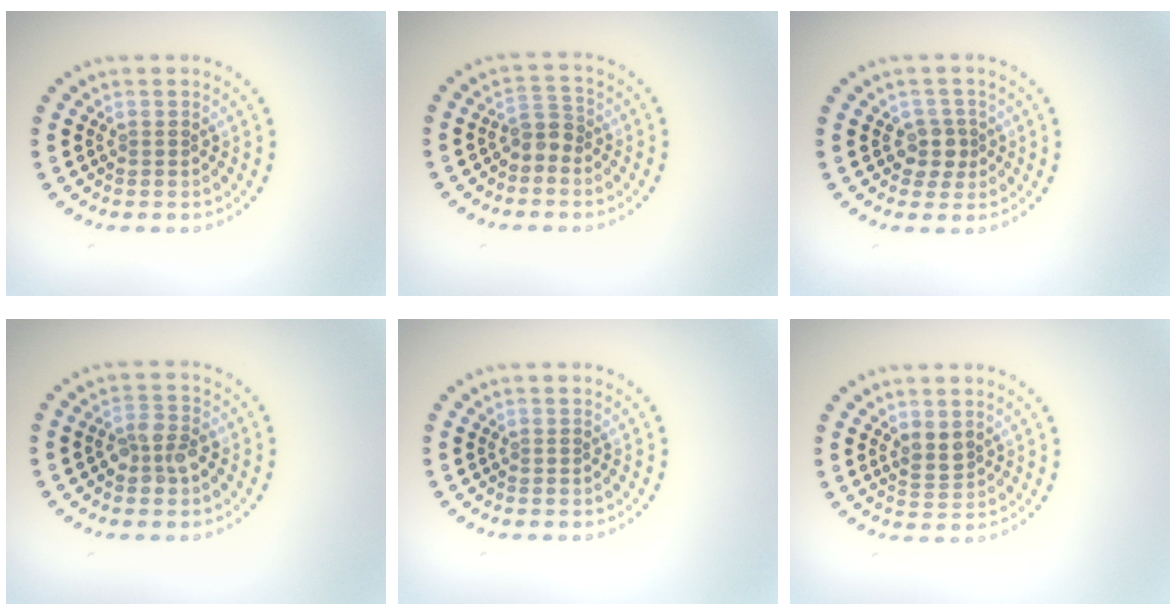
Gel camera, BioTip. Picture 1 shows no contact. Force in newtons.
{"total": 1.9, "press": 1.6, "slide": 1.1}
{"total": 2.0, "press": 1.6, "slide": 1.1}
{"total": 2.6, "press": 2.4, "slide": 1.0}
{"total": 0.0}
{"total": 1.8, "press": 1.6, "slide": 0.7}